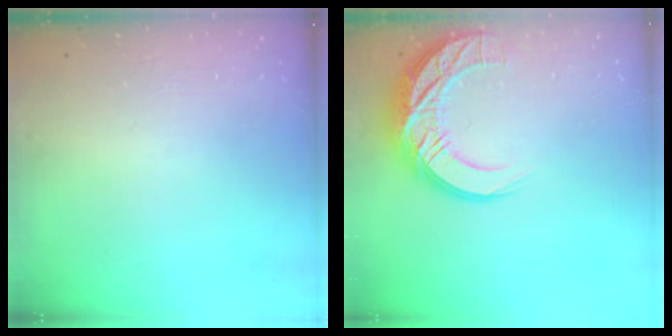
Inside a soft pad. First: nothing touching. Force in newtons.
{"total": 15.9, "press": 15.9, "slide": 1.2}